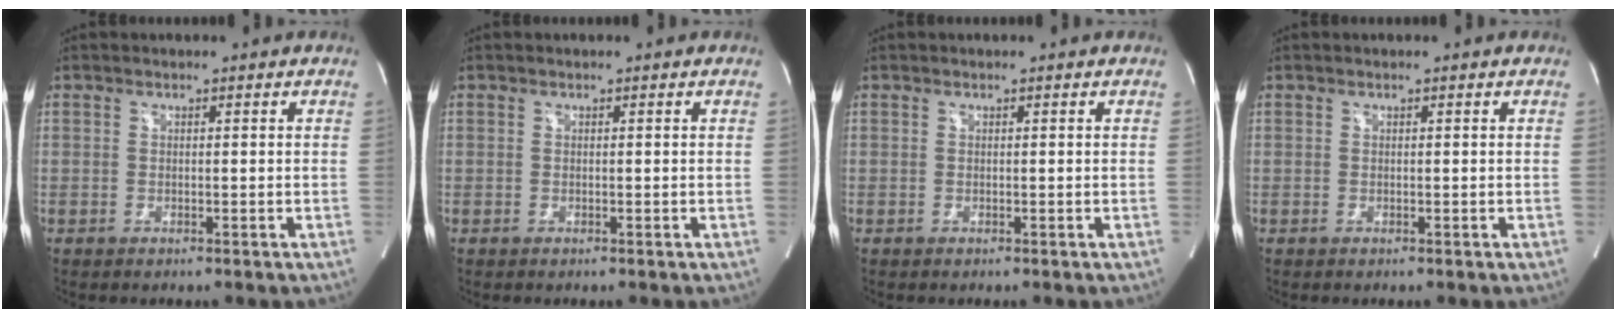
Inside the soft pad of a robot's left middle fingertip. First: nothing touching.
{"total": 0.0}
{"total": 0.0}
{"total": 0.0}